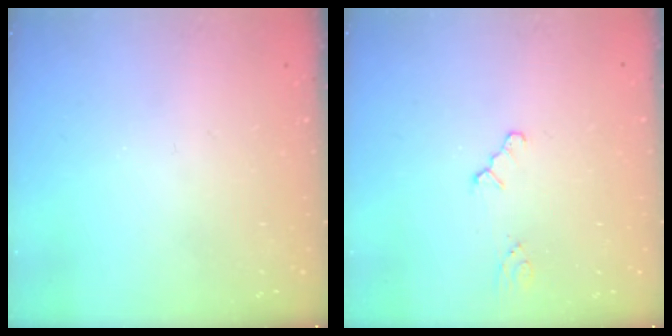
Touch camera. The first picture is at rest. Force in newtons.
{"total": 1.0, "press": 1.0, "slide": 0.3}